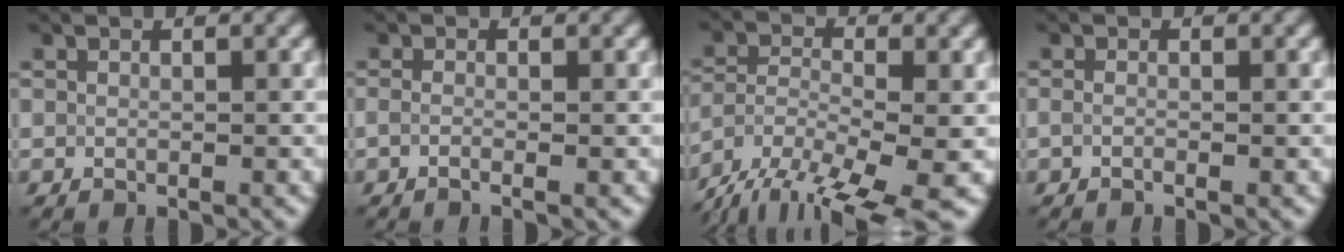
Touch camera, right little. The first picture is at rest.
{"total": 1.4, "force": [-0.9, 0.4, 1.0], "torque": [-0.007, -0.005, -0.018]}
{"total": 11.7, "force": [-9.6, 3.0, 6.0], "torque": [-0.118, -0.024, -0.154]}
{"total": 1.0, "force": [-0.8, 0.1, 0.6], "torque": [-0.006, -0.003, -0.010]}